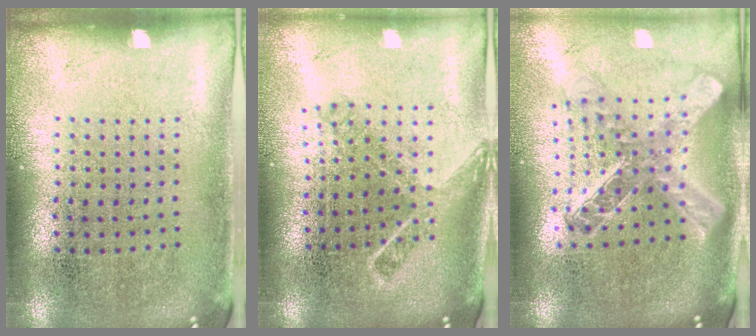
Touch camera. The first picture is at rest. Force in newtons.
{"total": 1.7, "press": 1.2, "slide": 1.2}
{"total": 2.5, "press": 2.0, "slide": 1.6}